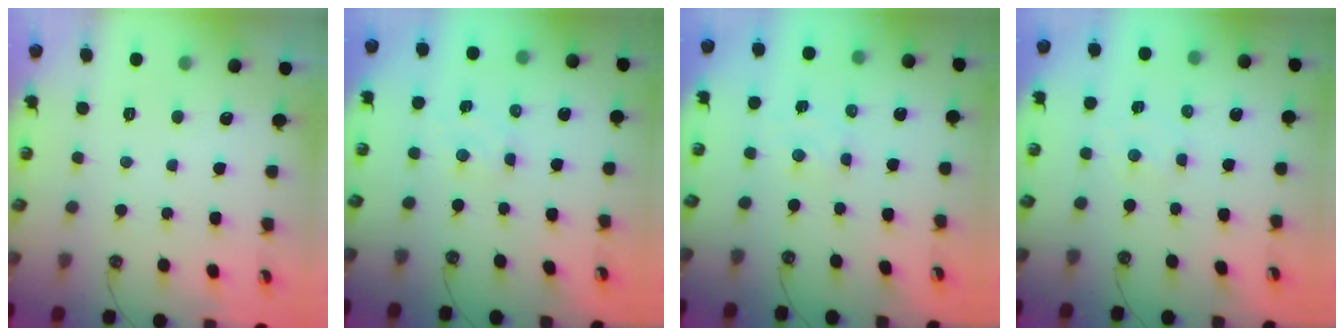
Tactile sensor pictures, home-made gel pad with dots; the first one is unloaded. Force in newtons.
{"total": 2.3, "press": 2.3, "slide": 0.3}
{"total": 1.7, "press": 1.6, "slide": 0.3}
{"total": 1.8, "press": 1.8, "slide": 0.3}